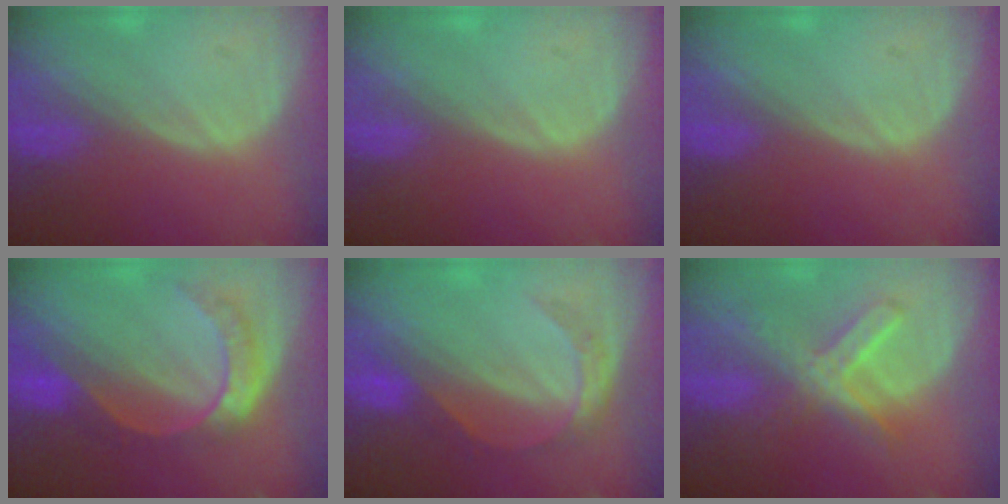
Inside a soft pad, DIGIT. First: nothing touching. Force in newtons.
{"total": 0.0}
{"total": 0.0}
{"total": 7.8, "press": 6.6, "slide": 4.3}
{"total": 4.8, "press": 4.7, "slide": 1.0}
{"total": 7.3, "press": 6.3, "slide": 3.7}